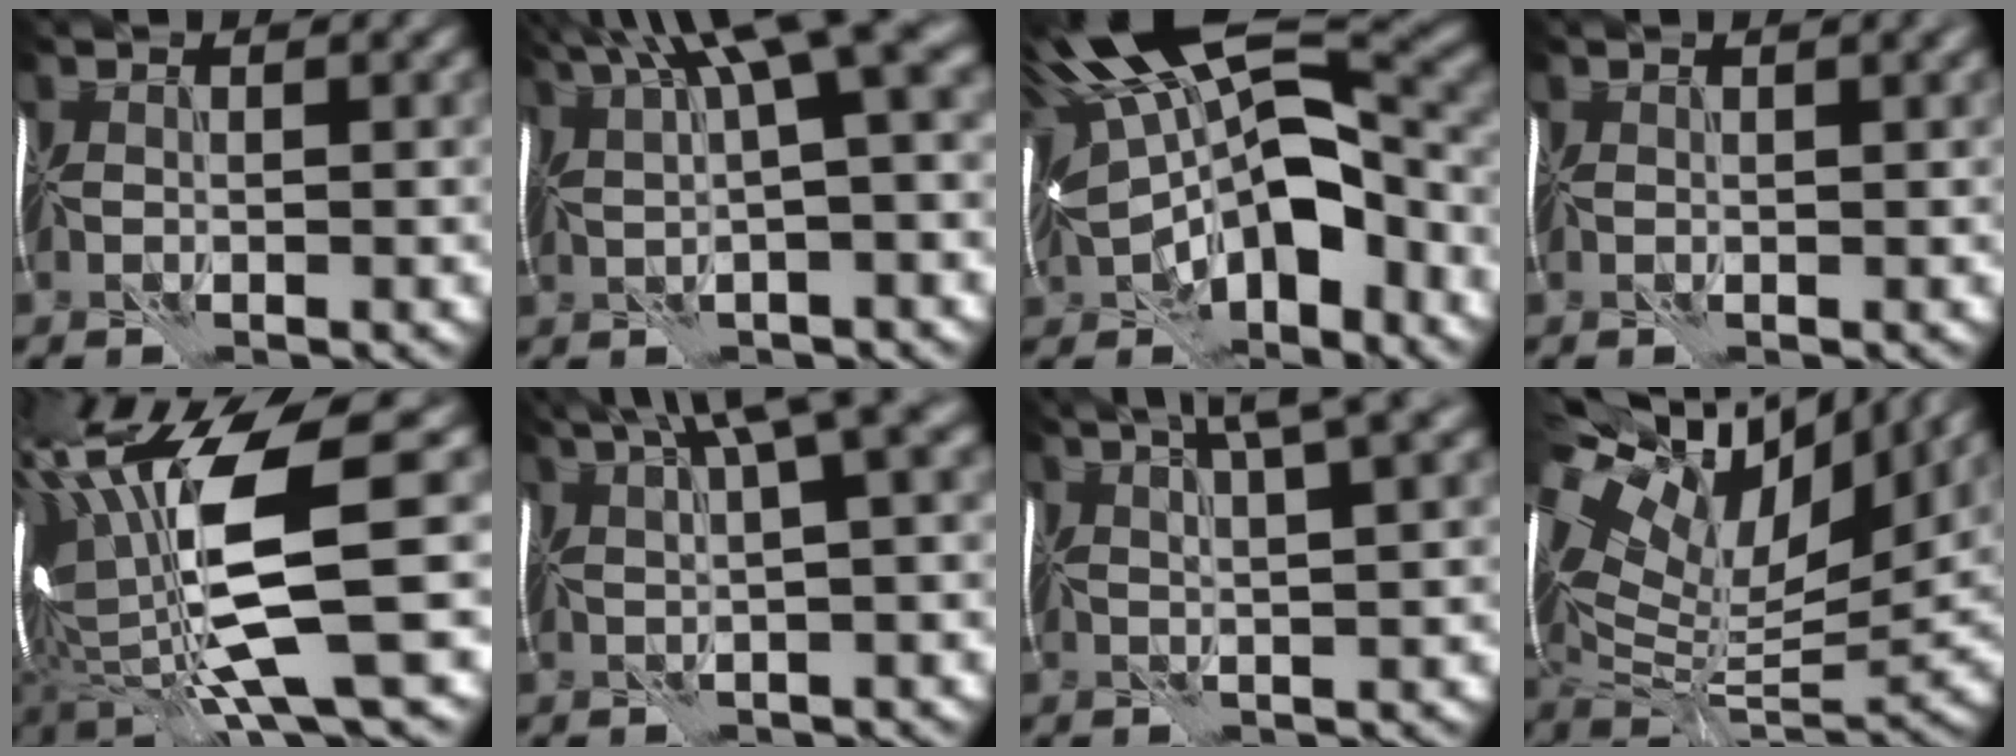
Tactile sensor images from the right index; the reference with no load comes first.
{"total": 10.1, "force": [4.6, 2.2, 8.7], "torque": [-0.139, 0.039, 0.083]}
{"total": 15.7, "force": [0.2, 7.3, 13.9], "torque": [-0.249, 0.001, 0.038]}
{"total": 2.6, "force": [1.1, 1.2, 2.0], "torque": [-0.016, 0.028, -0.003]}
{"total": 14.9, "force": [1.4, 3.8, 14.4], "torque": [-0.300, -0.009, 0.061]}
{"total": 8.7, "force": [4.5, 2.1, 7.1], "torque": [-0.090, 0.043, 0.059]}
{"total": 7.1, "force": [4.7, 1.6, 5.1], "torque": [-0.057, 0.046, 0.043]}
{"total": 14.6, "force": [8.2, 6.5, 10.1], "torque": [-0.233, 0.034, 0.161]}